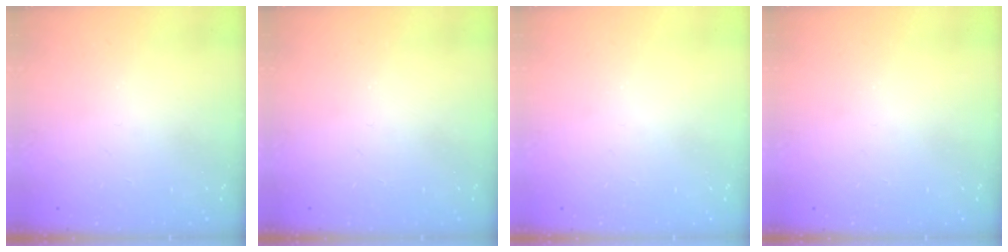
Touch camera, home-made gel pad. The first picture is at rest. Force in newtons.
{"total": 0.0}
{"total": 0.0}
{"total": 0.0}